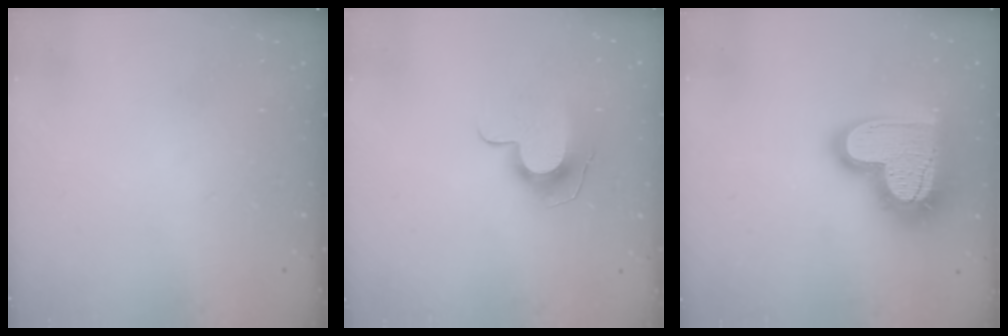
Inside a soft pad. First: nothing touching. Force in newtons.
{"total": 10.1, "press": 10.1, "slide": 0.5}
{"total": 23.3, "press": 23.2, "slide": 1.9}